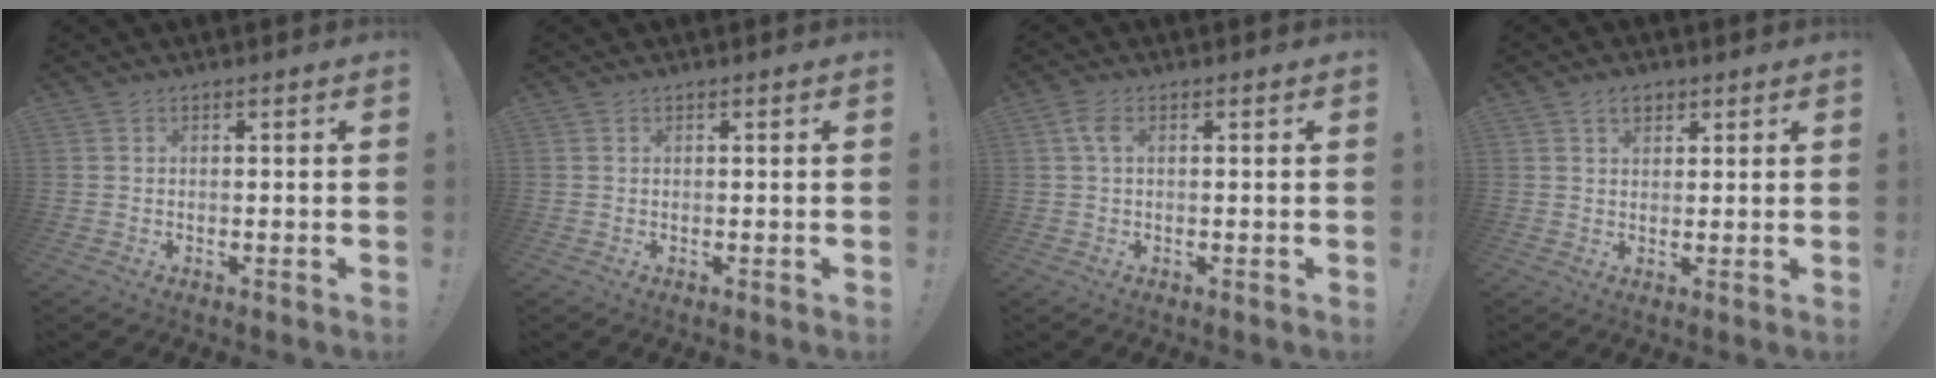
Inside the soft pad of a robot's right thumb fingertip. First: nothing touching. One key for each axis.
{"total": 0.0}
{"total": 3.3, "fx": 0.7, "fy": 1.4, "fz": 2.9, "tx": -0.063, "ty": 0.007, "tz": 0.014}
{"total": 4.0, "fx": 2.2, "fy": 2.6, "fz": 2.2, "tx": -0.033, "ty": -0.002, "tz": 0.039}